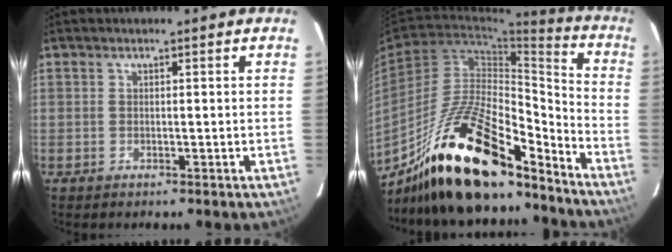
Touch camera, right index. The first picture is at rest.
{"total": 21.7, "force": [-16.5, 5.3, 12.9], "torque": [-0.225, 0.007, -0.290]}